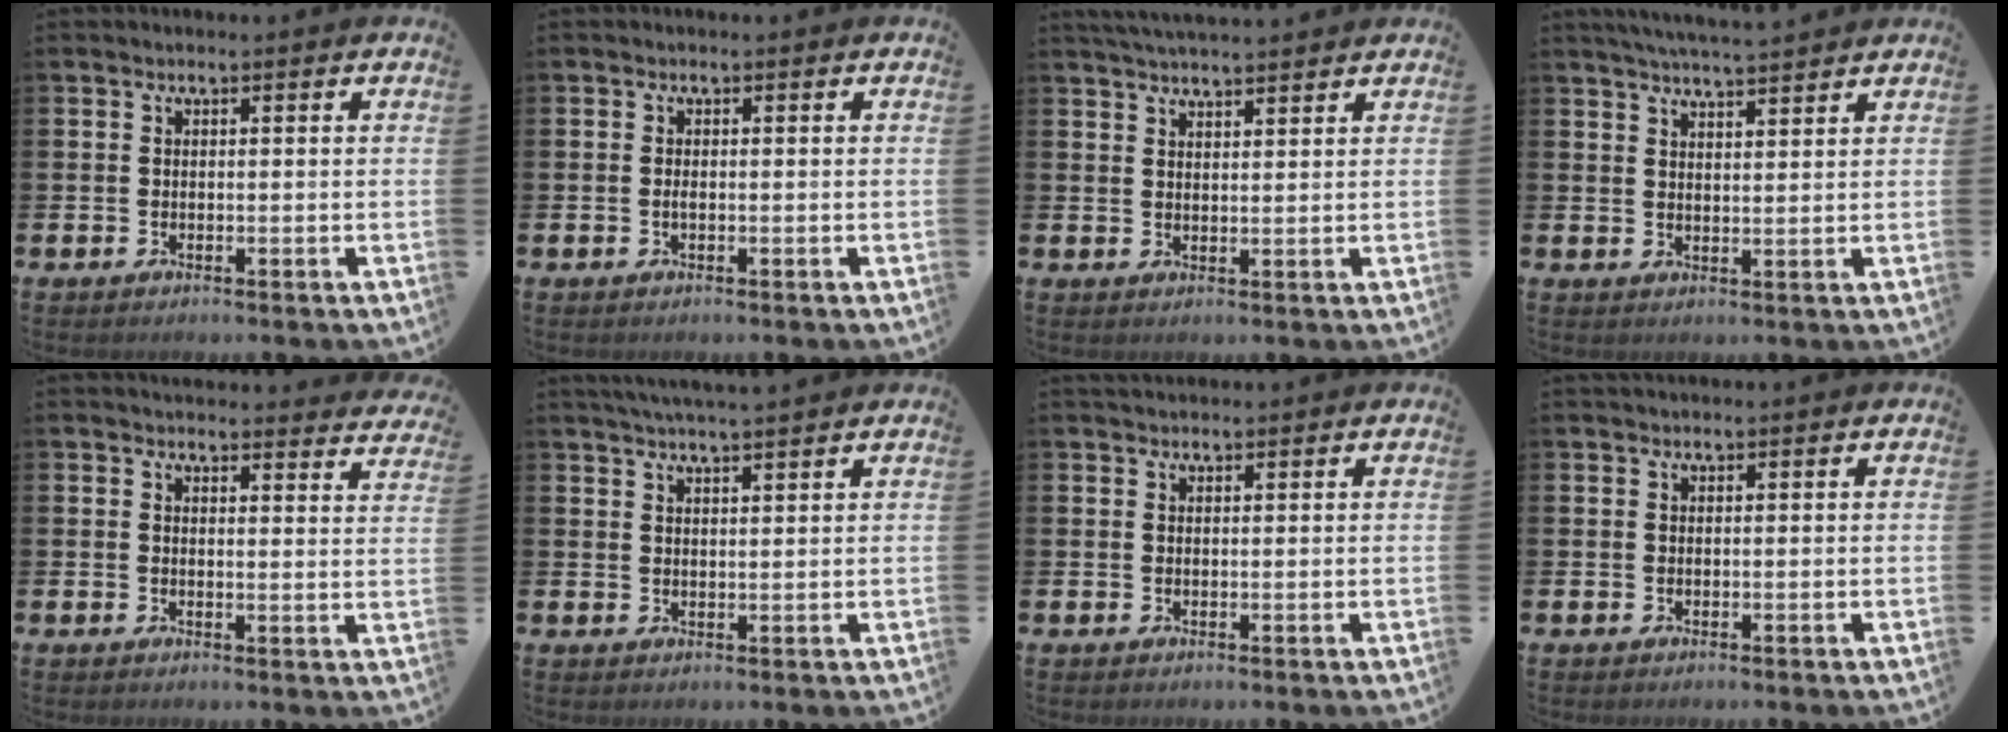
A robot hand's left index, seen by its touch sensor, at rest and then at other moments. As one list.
[{"total": 0.6, "force": [-0.2, 0.2, 0.6], "torque": [-0.015, -0.001, -0.002]}, {"total": 3.4, "force": [3.4, 0.1, 0.6], "torque": [-0.013, -0.012, 0.062]}, {"total": 4.4, "force": [4.4, -0.2, 0.8], "torque": [-0.020, -0.017, 0.078]}, {"total": 3.4, "force": [3.4, 0.3, -0.1], "torque": [0.010, -0.025, 0.060]}, {"total": 3.7, "force": [3.6, -0.2, 1.0], "torque": [-0.020, -0.010, 0.064]}, {"total": 1.2, "force": [1.1, 0.3, 0.2], "torque": [0.009, -0.002, 0.019]}, {"total": 0.5, "force": [0.5, 0.0, 0.0], "torque": [0.005, -0.002, 0.009]}]